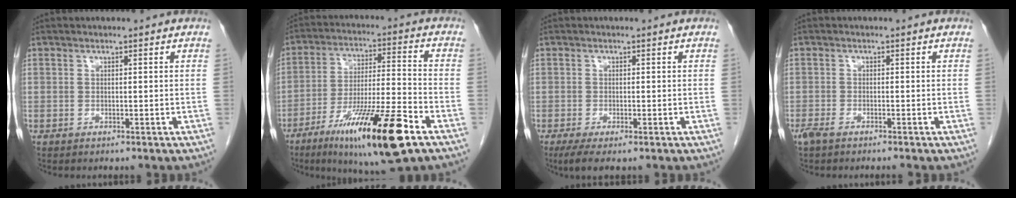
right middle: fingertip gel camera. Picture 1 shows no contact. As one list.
[{"total": 18.3, "force": [-10.1, 1.5, 15.2], "torque": [-0.251, -0.035, -0.168]}, {"total": 4.1, "force": [-2.5, 1.1, 3.0], "torque": [-0.054, -0.011, -0.039]}, {"total": 2.3, "force": [-1.8, 0.4, 1.3], "torque": [-0.025, -0.004, -0.033]}]